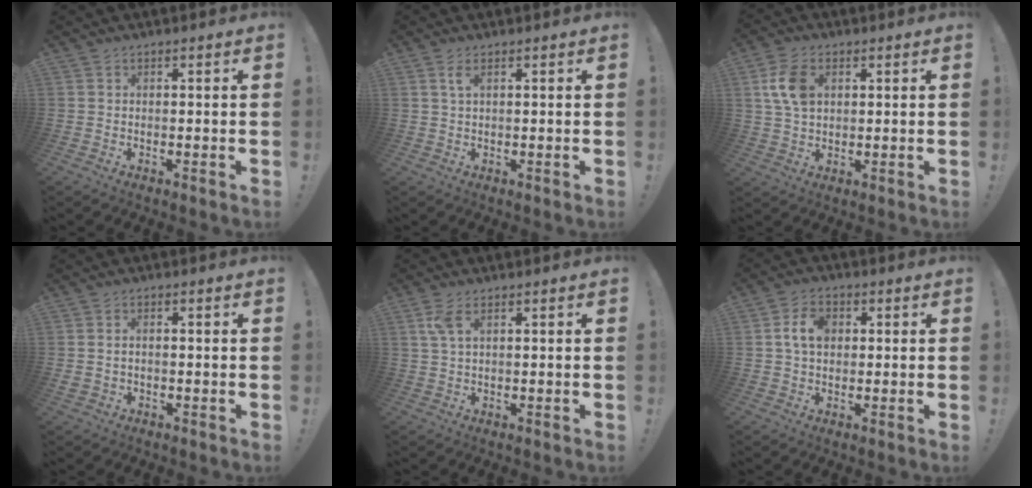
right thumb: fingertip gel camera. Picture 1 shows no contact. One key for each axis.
{"total": 2.4, "fx": 1.0, "fy": 0.5, "fz": 2.1, "tx": -0.036, "ty": -0.002, "tz": 0.014}
{"total": 9.5, "fx": 2.6, "fy": 6.3, "fz": 6.6, "tx": -0.123, "ty": 0.005, "tz": 0.049}
{"total": 1.6, "fx": -0.3, "fy": 1.1, "fz": 1.1, "tx": -0.021, "ty": 0.000, "tz": -0.006}
{"total": 3.9, "fx": 1.6, "fy": 1.5, "fz": 3.2, "tx": -0.060, "ty": 0.001, "tz": 0.029}
{"total": 7.2, "fx": 1.2, "fy": 4.9, "fz": 5.1, "tx": -0.084, "ty": 0.011, "tz": 0.023}